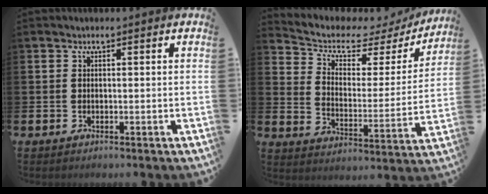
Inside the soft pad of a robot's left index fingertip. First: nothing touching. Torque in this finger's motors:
{"motor_torque": [1.14, -0.99, 0.09, 0.00]}